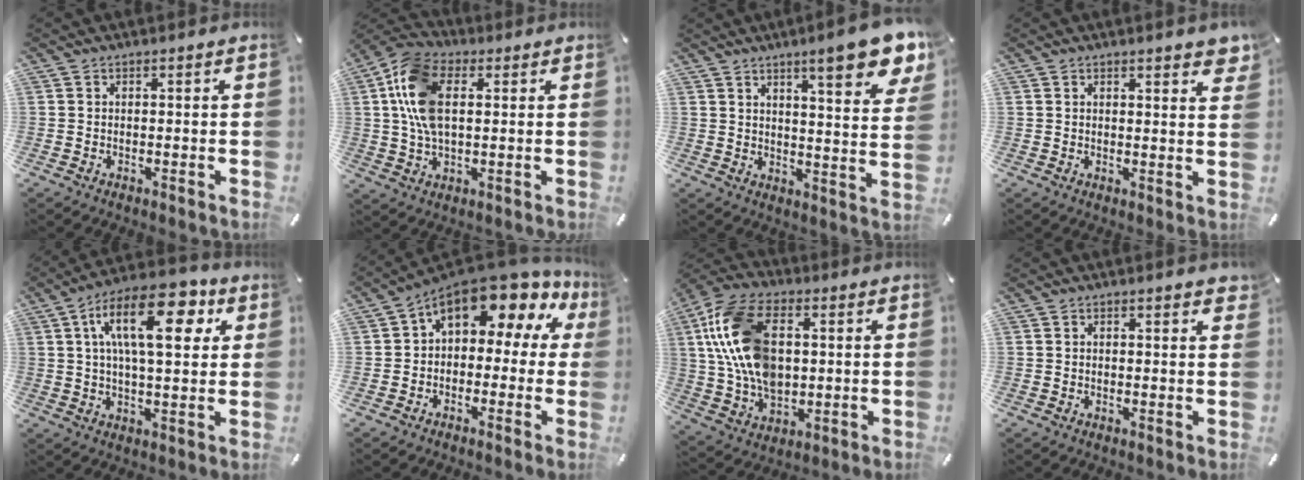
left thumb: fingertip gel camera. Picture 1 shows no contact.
{"total": 12.5, "force": [2.6, 7.6, 9.6], "torque": [-0.224, 0.004, 0.045]}
{"total": 13.0, "force": [8.9, 2.7, 9.1], "torque": [-0.131, -0.053, 0.144]}
{"total": 3.0, "force": [2.5, 0.5, 1.6], "torque": [-0.022, -0.014, 0.041]}
{"total": 18.4, "force": [6.7, 8.2, 15.0], "torque": [-0.256, -0.007, 0.102]}
{"total": 12.6, "force": [7.4, 6.1, 8.2], "torque": [-0.132, -0.054, 0.127]}
{"total": 17.5, "force": [2.7, 11.9, 12.6], "torque": [-0.298, 0.010, 0.048]}
{"total": 1.6, "force": [1.0, 0.5, 1.1], "torque": [-0.016, -0.001, 0.017]}